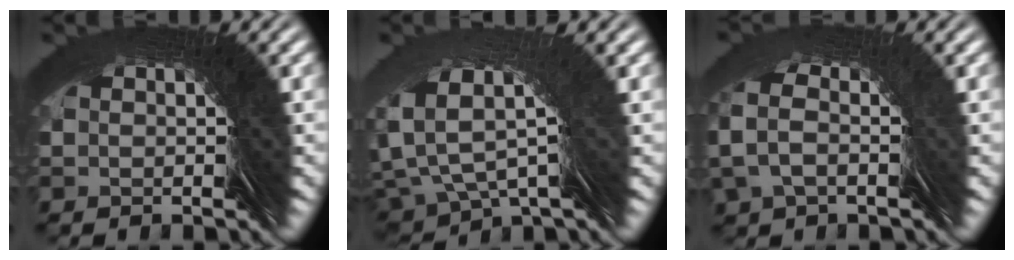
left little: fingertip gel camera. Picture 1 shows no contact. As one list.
[{"total": 1.9, "force": [1.8, -0.1, 0.5], "torque": [-0.032, 0.023, 0.023]}, {"total": 2.3, "force": [1.0, -1.2, -1.6], "torque": [0.011, 0.031, 0.006]}]